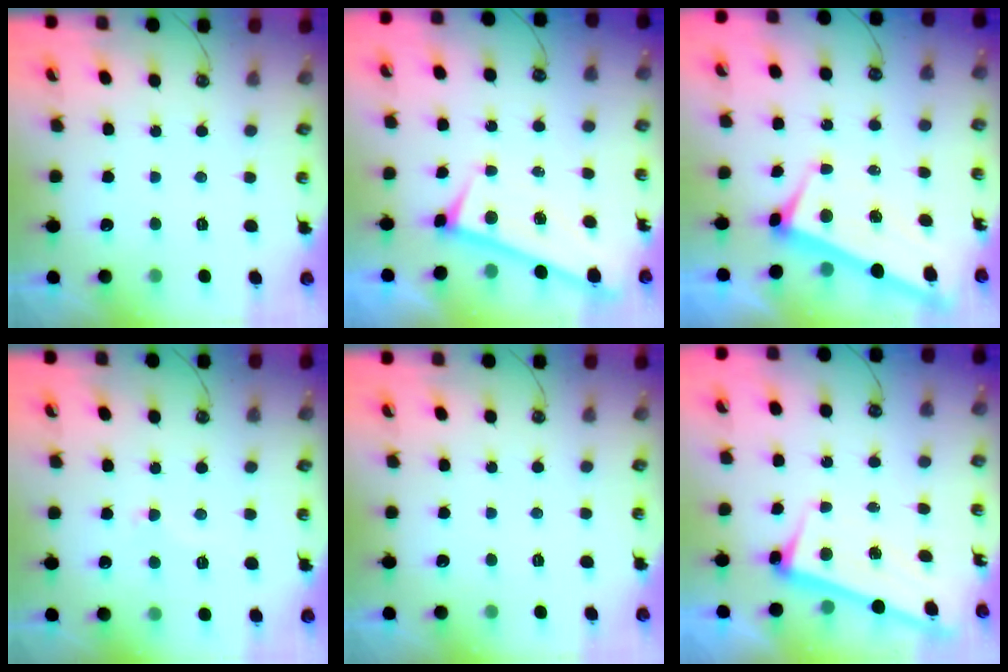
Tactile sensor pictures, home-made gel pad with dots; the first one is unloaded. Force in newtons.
{"total": 0.0}
{"total": 2.7, "press": 2.5, "slide": 0.9}
{"total": 3.2, "press": 3.1, "slide": 0.8}
{"total": 0.0}
{"total": 2.6, "press": 2.5, "slide": 0.6}